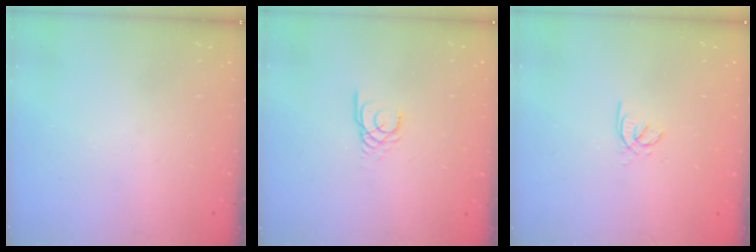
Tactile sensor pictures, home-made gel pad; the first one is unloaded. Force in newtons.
{"total": 2.2, "press": 2.2, "slide": 0.2}
{"total": 1.9, "press": 1.8, "slide": 0.4}